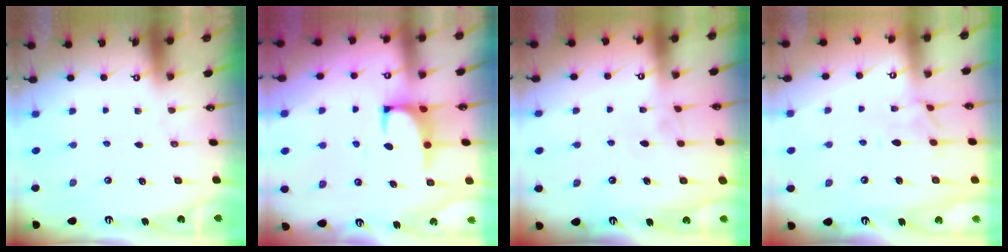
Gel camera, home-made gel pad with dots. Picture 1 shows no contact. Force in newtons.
{"total": 1.5, "press": 1.2, "slide": 0.8}
{"total": 4.1, "press": 4.1, "slide": 0.2}
{"total": 1.3, "press": 0.9, "slide": 0.9}